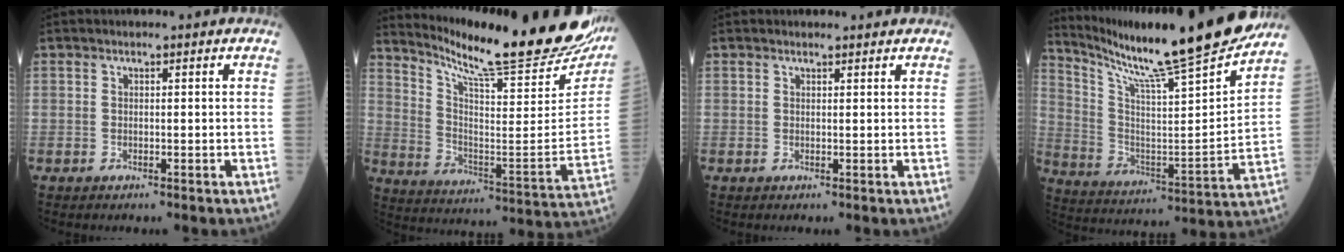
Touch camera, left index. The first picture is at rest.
{"total": 28.6, "force": [24.8, 1.9, 14.1], "torque": [-0.234, -0.094, 0.338]}
{"total": 1.3, "force": [1.3, 0.2, 0.1], "torque": [-0.011, 0.002, 0.018]}
{"total": 24.7, "force": [20.9, -0.5, 13.1], "torque": [-0.227, -0.048, 0.325]}